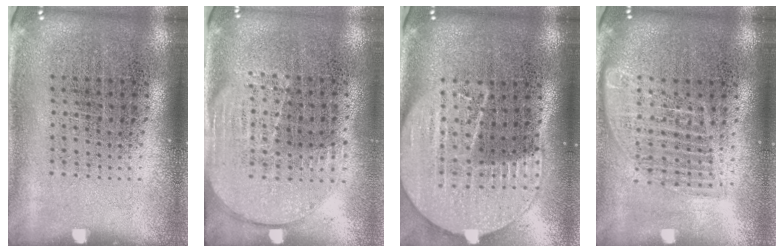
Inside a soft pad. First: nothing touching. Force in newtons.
{"total": 1.7, "press": 1.4, "slide": 0.8}
{"total": 2.1, "press": 1.8, "slide": 1.0}
{"total": 1.7, "press": 1.4, "slide": 0.9}